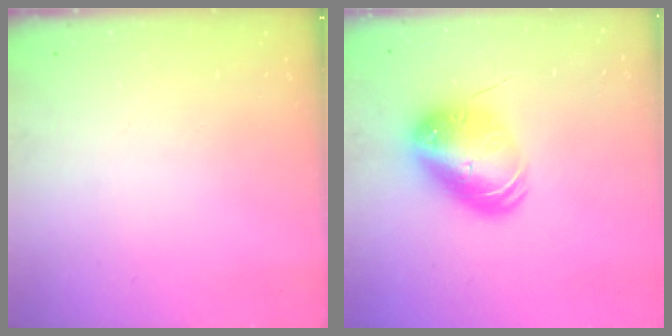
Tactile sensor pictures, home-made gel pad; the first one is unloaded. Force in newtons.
{"total": 11.1, "press": 10.9, "slide": 2.1}